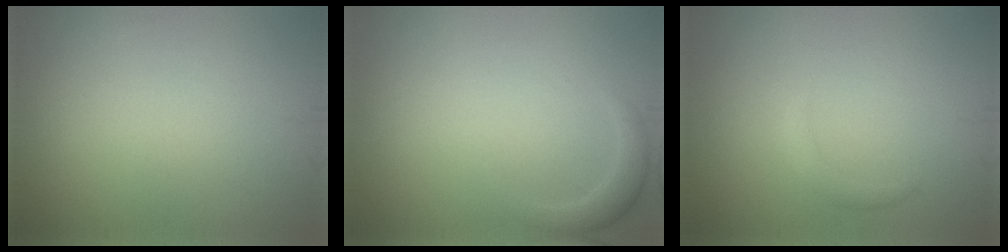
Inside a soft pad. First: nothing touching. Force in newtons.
{"total": 1.5, "press": 1.5, "slide": 0.0}
{"total": 1.0, "press": 1.0, "slide": 0.1}